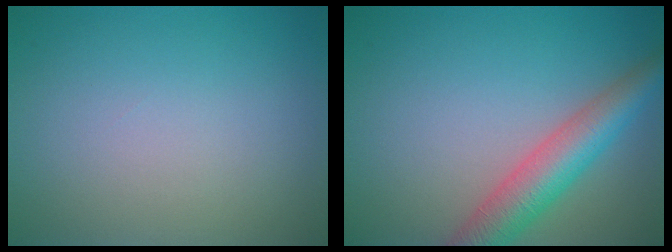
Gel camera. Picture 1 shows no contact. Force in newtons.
{"total": 5.4, "press": 5.4, "slide": 0.3}